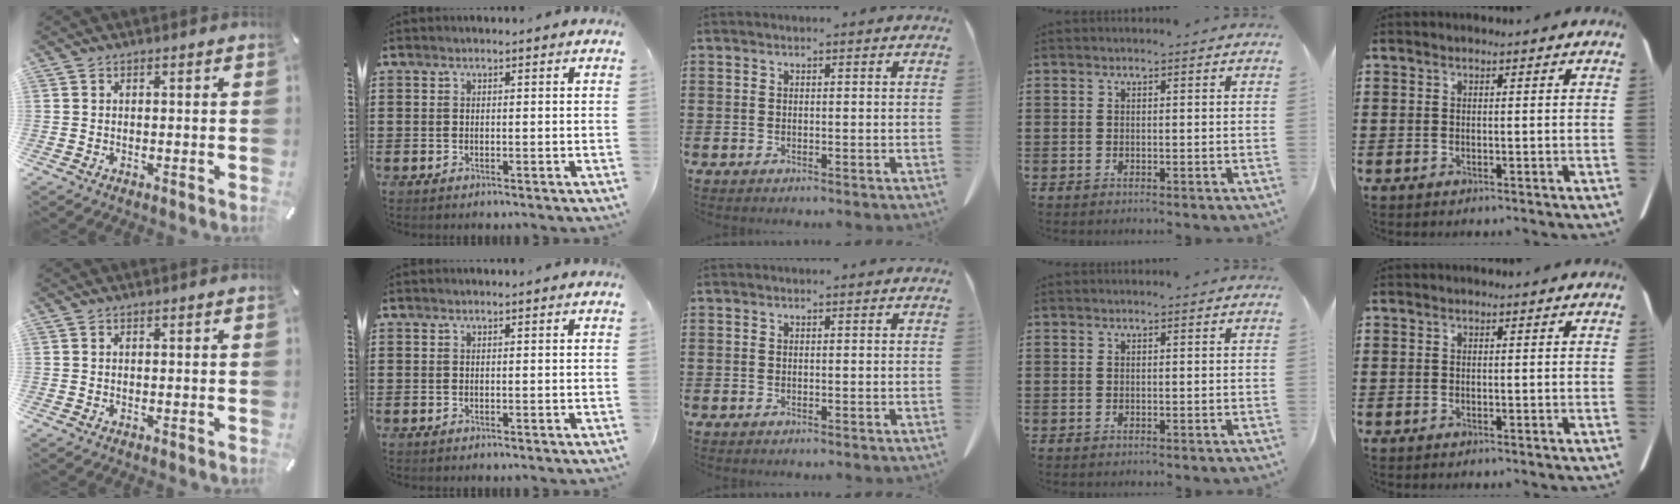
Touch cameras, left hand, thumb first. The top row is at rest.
{}